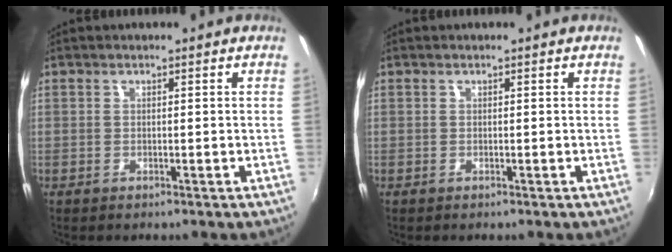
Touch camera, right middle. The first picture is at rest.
{"total": 0.0}